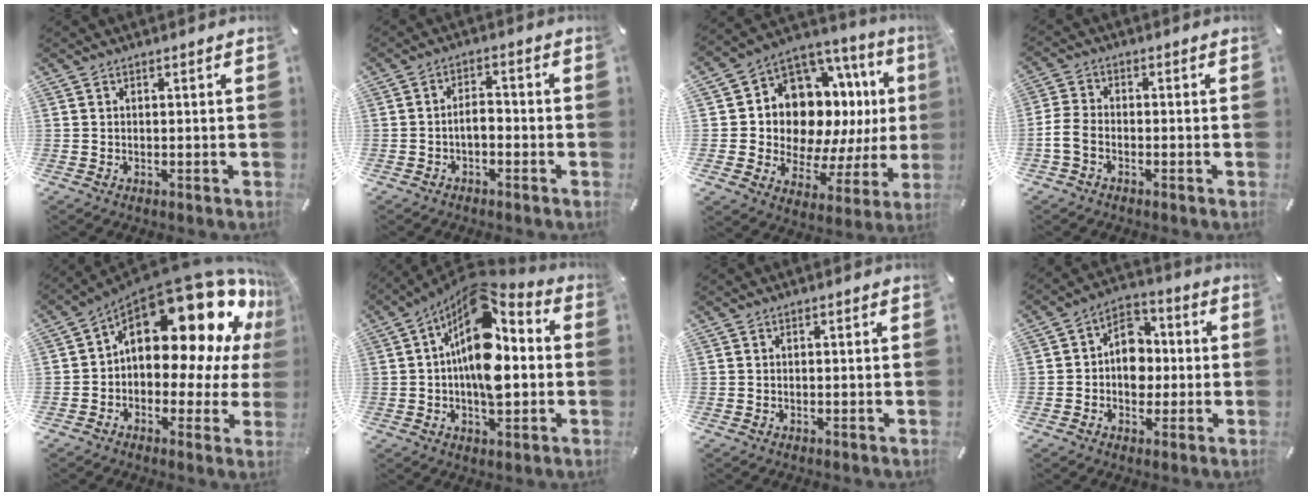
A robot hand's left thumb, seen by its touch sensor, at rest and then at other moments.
{"total": 3.8, "force": [-1.6, 2.0, 2.8], "torque": [-0.050, 0.015, -0.031]}
{"total": 14.2, "force": [4.5, 10.9, 7.8], "torque": [-0.134, -0.065, 0.092]}
{"total": 4.4, "force": [-2.2, 2.7, 2.7], "torque": [-0.061, 0.010, -0.043]}
{"total": 25.0, "force": [10.6, 13.2, 18.5], "torque": [-0.269, -0.081, 0.184]}
{"total": 16.3, "force": [1.6, 8.8, 13.6], "torque": [-0.242, -0.028, 0.024]}
{"total": 0.0}
{"total": 9.2, "force": [-1.2, 7.7, 4.9], "torque": [-0.064, 0.018, -0.022]}